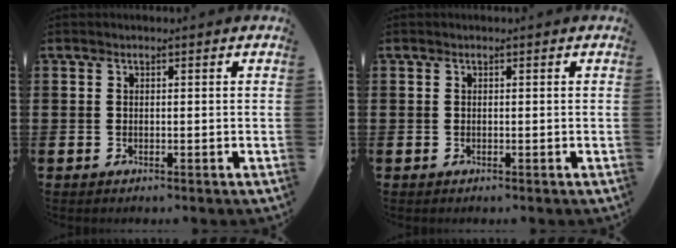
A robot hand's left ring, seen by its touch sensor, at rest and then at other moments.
{"total": 0.0}